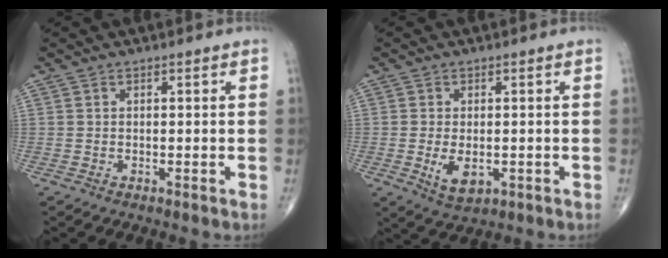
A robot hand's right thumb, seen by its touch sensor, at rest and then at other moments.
{"total": 5.1, "force": [-1.1, 2.9, 4.1], "torque": [-0.067, -0.009, -0.010]}